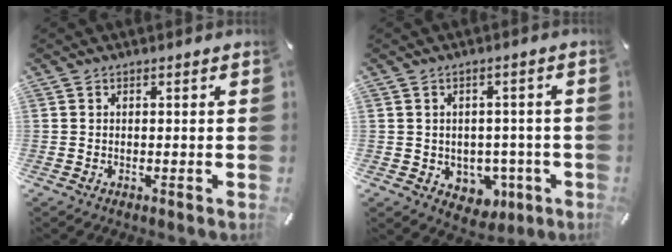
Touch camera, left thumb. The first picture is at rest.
{"total": 5.9, "force": [-0.4, 5.6, 1.9], "torque": [-0.012, -0.005, -0.001]}